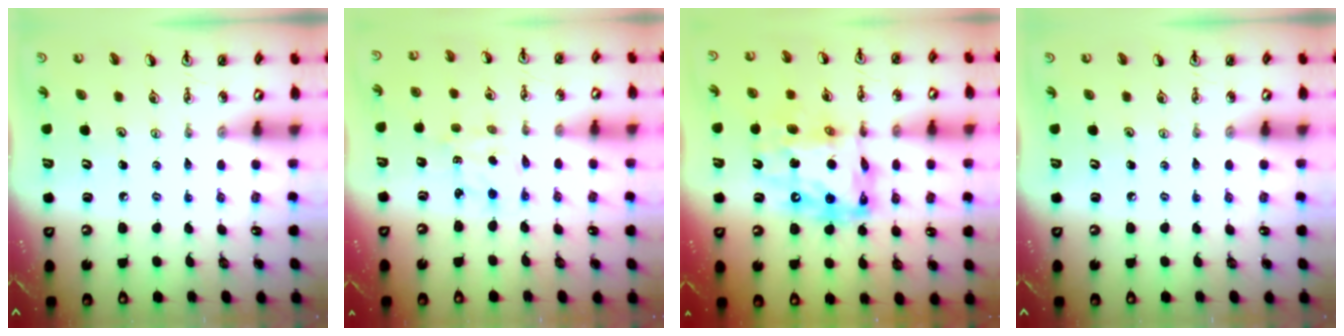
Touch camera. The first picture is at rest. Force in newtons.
{"total": 2.3, "press": 2.3, "slide": 0.5}
{"total": 14.6, "press": 14.5, "slide": 1.3}
{"total": 0.0}